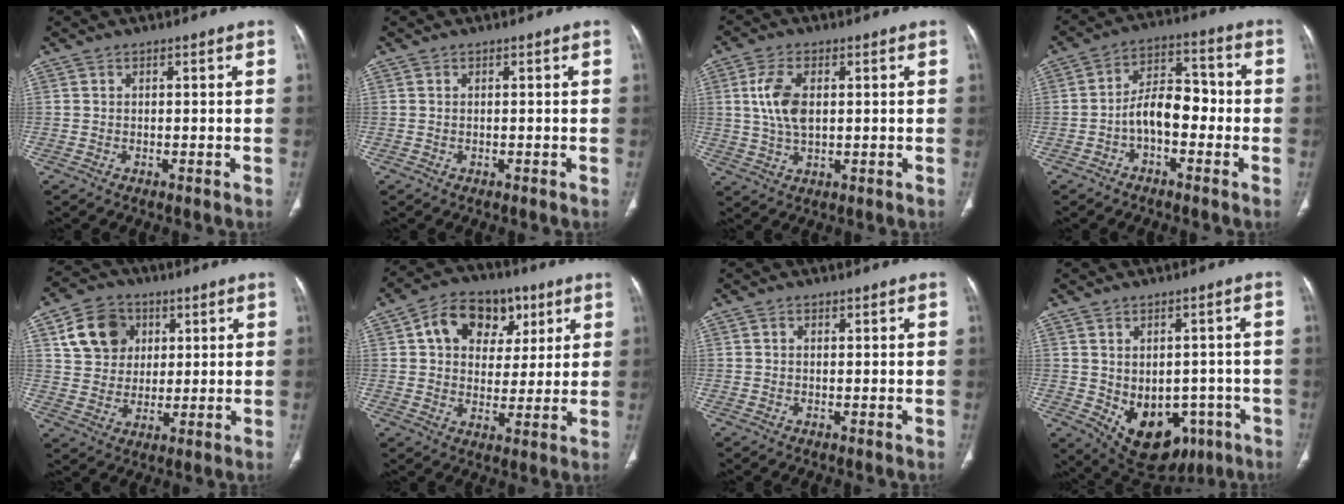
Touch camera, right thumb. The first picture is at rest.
{"total": 0.0}
{"total": 7.7, "force": [1.4, 4.2, 6.3], "torque": [-0.131, -0.001, 0.028]}
{"total": 8.7, "force": [-2.3, 5.1, 6.7], "torque": [-0.093, 0.041, -0.048]}
{"total": 11.4, "force": [4.2, 9.4, 4.9], "torque": [-0.061, -0.003, 0.076]}
{"total": 14.0, "force": [5.3, 10.5, 7.7], "torque": [-0.084, 0.004, 0.081]}
{"total": 0.5, "force": [0.2, 0.4, 0.3], "torque": [-0.007, -0.001, 0.003]}
{"total": 14.6, "force": [-5.0, 10.1, 9.2], "torque": [-0.104, 0.014, -0.045]}